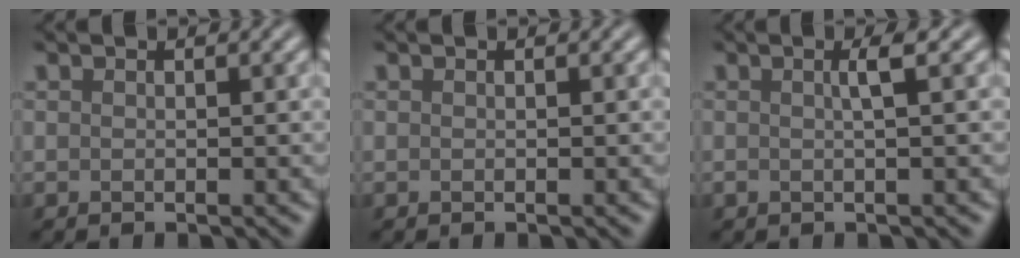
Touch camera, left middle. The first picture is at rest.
{"total": 0.0}
{"total": 1.5, "force": [-0.1, 0.2, 1.5], "torque": [-0.026, 0.005, 0.001]}